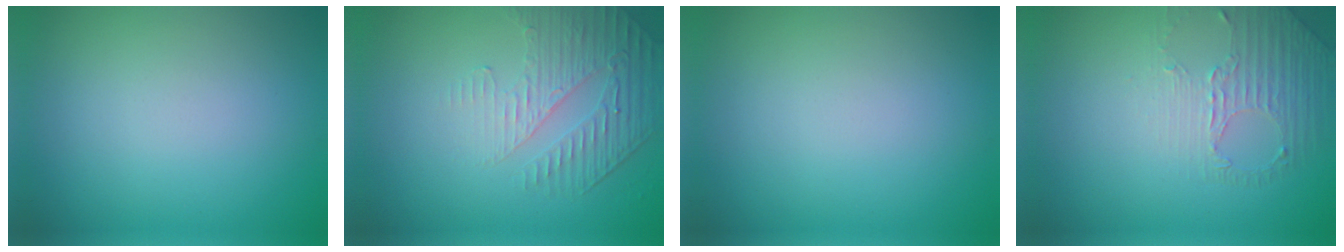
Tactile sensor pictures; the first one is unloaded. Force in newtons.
{"total": 2.2, "press": 1.7, "slide": 1.4}
{"total": 0.0}
{"total": 1.6, "press": 1.0, "slide": 1.2}